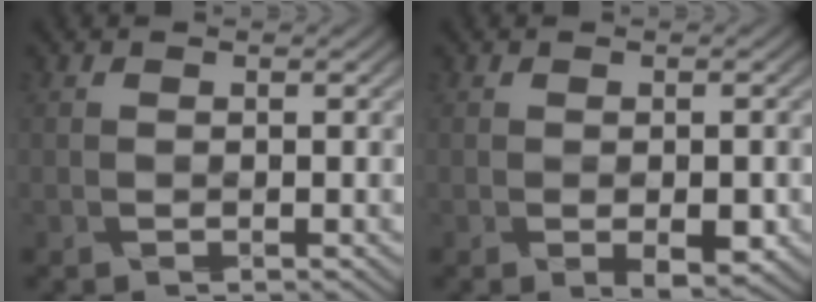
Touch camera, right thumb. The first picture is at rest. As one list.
[{"total": 3.0, "force": [-1.1, 1.2, 2.6], "torque": [-0.043, -0.002, -0.008]}]